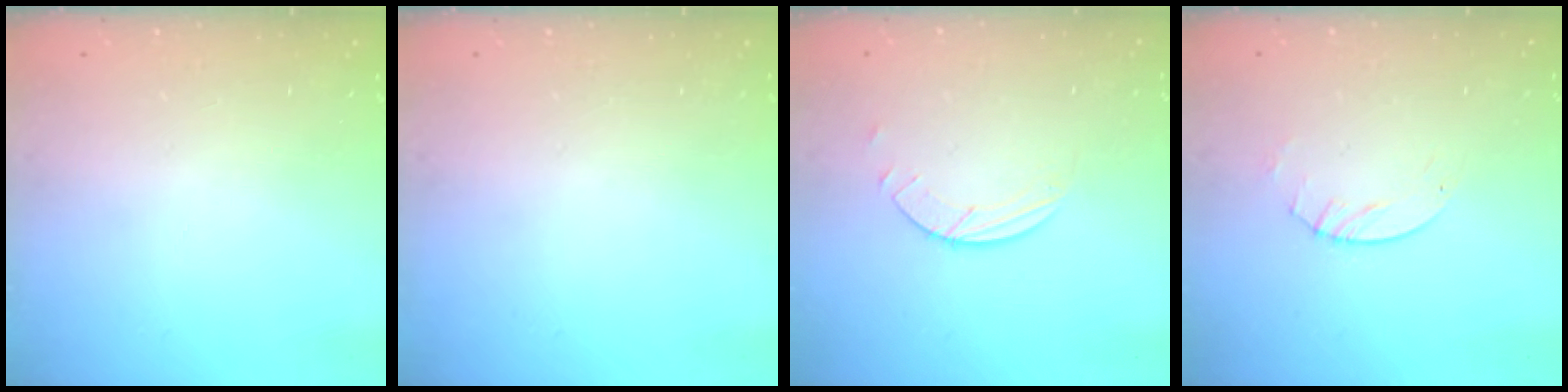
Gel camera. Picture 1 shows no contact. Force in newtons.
{"total": 0.0}
{"total": 1.7, "press": 1.7, "slide": 0.2}
{"total": 2.6, "press": 2.6, "slide": 0.3}